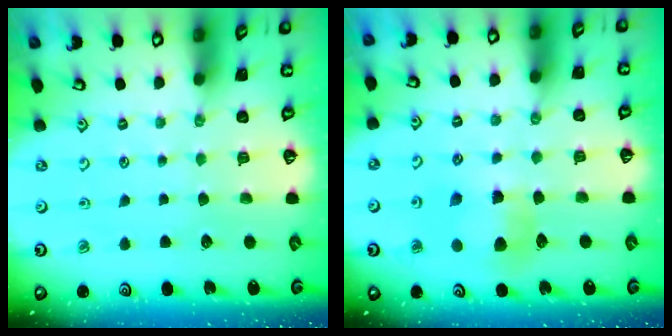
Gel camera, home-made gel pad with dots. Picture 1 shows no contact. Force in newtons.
{"total": 7.6, "press": 7.5, "slide": 1.1}